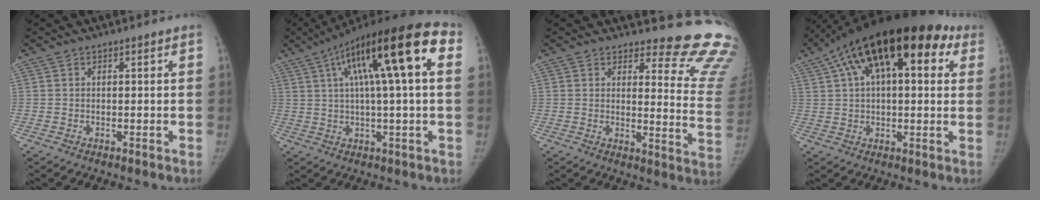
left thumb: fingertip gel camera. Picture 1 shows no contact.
{"total": 21.6, "force": [6.0, 5.2, 20.1], "torque": [-0.323, 0.039, 0.087]}
{"total": 16.2, "force": [15.3, 3.8, 3.7], "torque": [0.009, -0.178, 0.145]}
{"total": 24.3, "force": [10.1, 11.6, 18.8], "torque": [-0.279, 0.051, 0.156]}